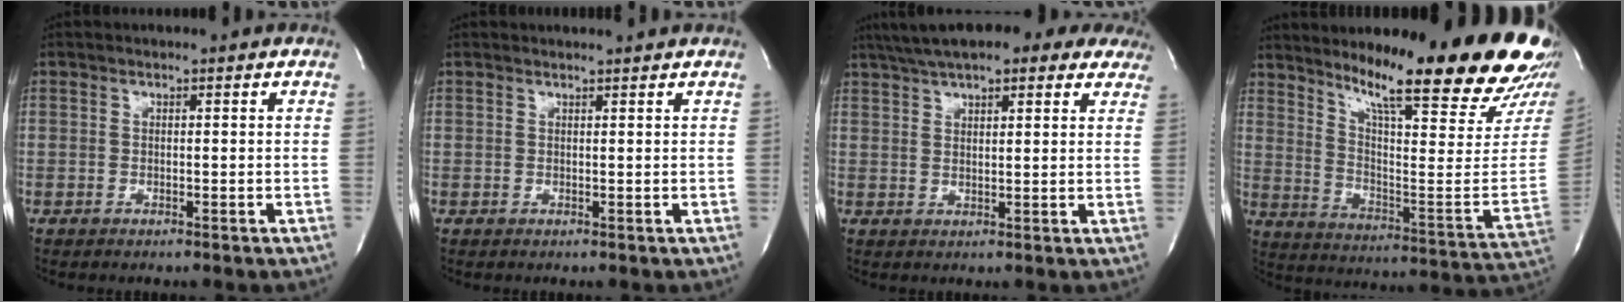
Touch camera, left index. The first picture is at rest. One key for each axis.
{"total": 1.6, "fx": 1.5, "fy": -0.4, "fz": 0.1, "tx": -0.011, "ty": -0.001, "tz": 0.021}
{"total": 19.9, "fx": 16.0, "fy": 5.3, "fz": 10.7, "tx": -0.168, "ty": 0.054, "tz": 0.208}
{"total": 25.8, "fx": 19.6, "fy": 1.7, "fz": 16.7, "tx": -0.258, "ty": -0.084, "tz": 0.266}